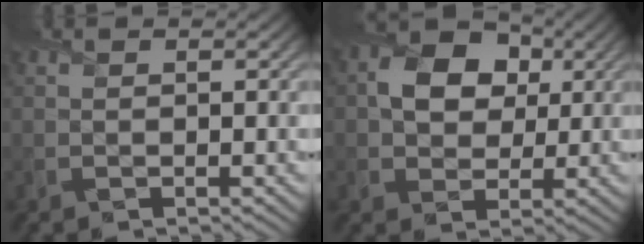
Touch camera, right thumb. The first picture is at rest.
{"total": 7.7, "force": [1.7, 6.0, 4.6], "torque": [-0.092, 0.012, 0.016]}